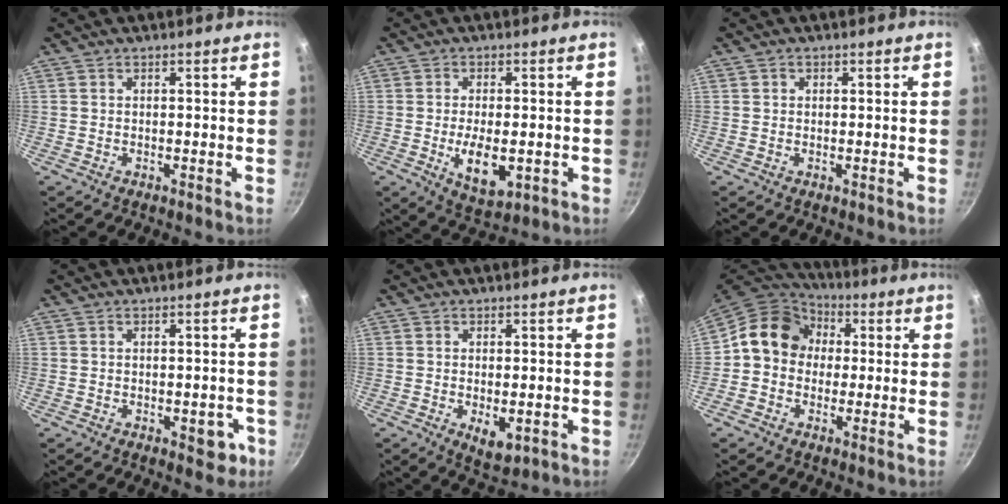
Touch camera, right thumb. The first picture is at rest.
{"total": 8.2, "force": [-1.6, 4.0, 7.0], "torque": [-0.112, -0.006, -0.015]}
{"total": 0.8, "force": [0.2, 0.7, 0.2], "torque": [0.001, 0.001, 0.001]}
{"total": 4.1, "force": [-1.4, 2.4, 3.1], "torque": [-0.014, 0.011, -0.012]}
{"total": 5.0, "force": [-1.2, 2.5, 4.2], "torque": [-0.058, -0.010, -0.009]}
{"total": 12.9, "force": [1.3, 11.1, 6.4], "torque": [-0.071, 0.032, 0.000]}